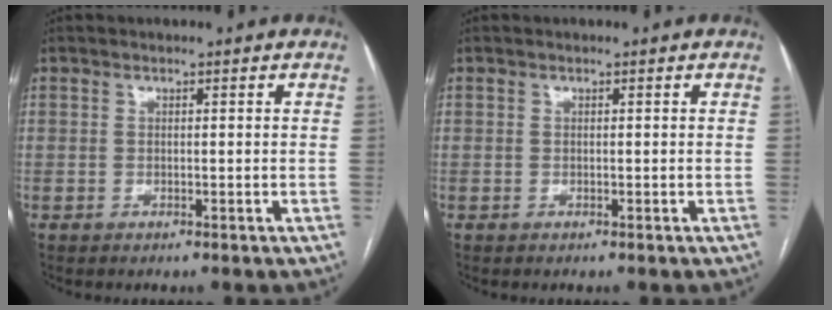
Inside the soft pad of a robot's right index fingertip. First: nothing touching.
{"total": 0.0}